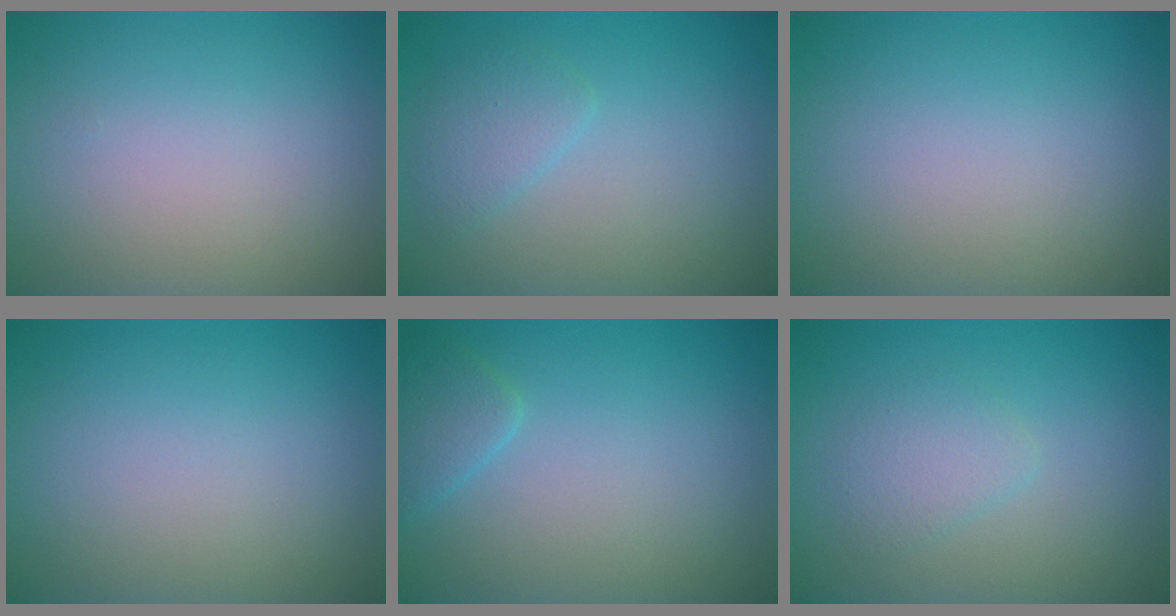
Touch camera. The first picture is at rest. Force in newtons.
{"total": 1.8, "press": 1.8, "slide": 0.1}
{"total": 0.0}
{"total": 0.0}
{"total": 1.7, "press": 1.7, "slide": 0.2}
{"total": 1.9, "press": 1.9, "slide": 0.1}